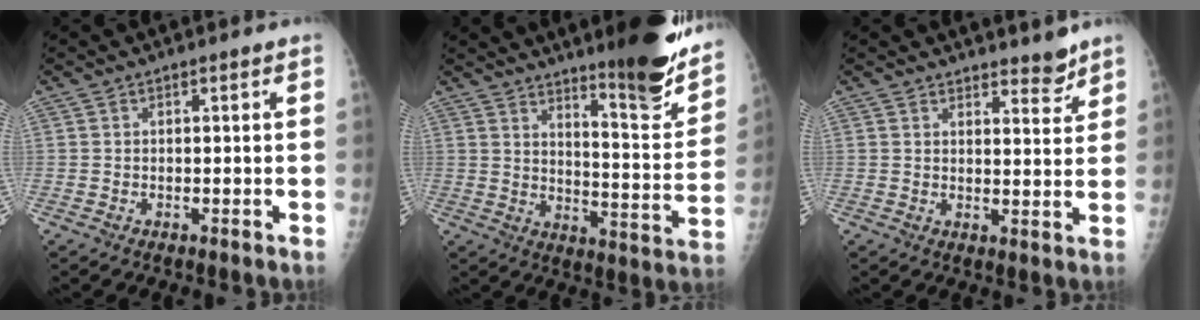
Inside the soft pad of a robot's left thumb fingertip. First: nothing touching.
{"total": 18.0, "force": [13.8, 2.8, 11.2], "torque": [-0.127, -0.101, 0.196]}
{"total": 4.0, "force": [3.6, 1.0, 1.4], "torque": [-0.003, -0.031, 0.053]}